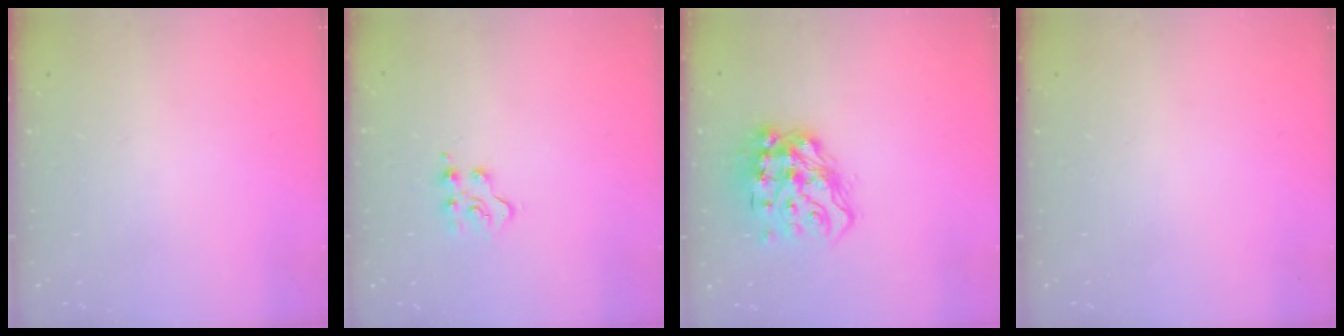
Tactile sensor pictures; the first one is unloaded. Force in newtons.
{"total": 5.6, "press": 5.6, "slide": 0.6}
{"total": 15.3, "press": 15.2, "slide": 1.3}
{"total": 0.0}